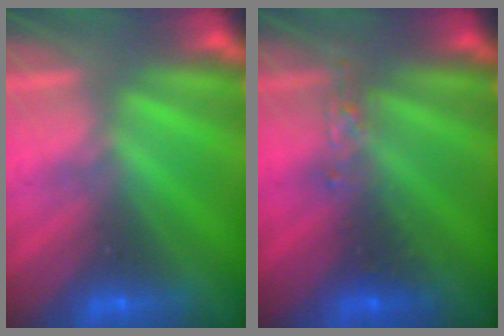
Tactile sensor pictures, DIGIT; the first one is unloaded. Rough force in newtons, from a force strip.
{"total": 2.4}